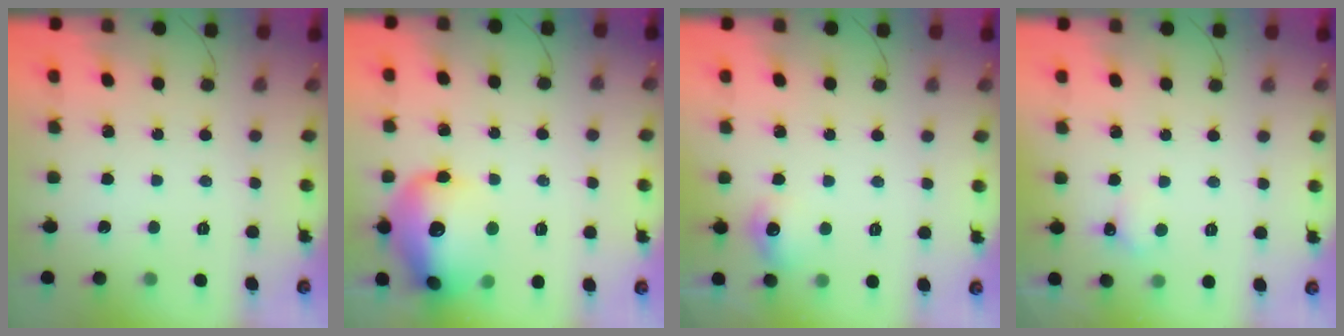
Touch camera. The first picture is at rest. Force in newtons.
{"total": 18.5, "press": 18.4, "slide": 2.3}
{"total": 7.4, "press": 7.4, "slide": 0.8}
{"total": 4.1, "press": 3.9, "slide": 1.1}